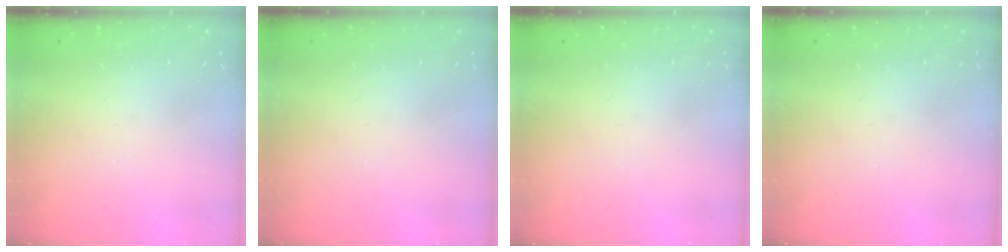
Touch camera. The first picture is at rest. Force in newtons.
{"total": 0.0}
{"total": 0.0}
{"total": 0.0}